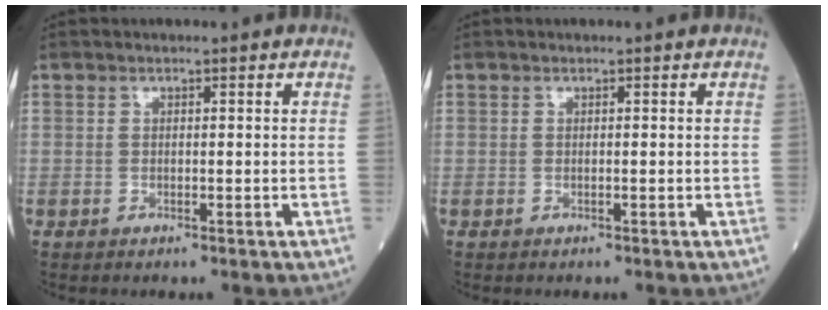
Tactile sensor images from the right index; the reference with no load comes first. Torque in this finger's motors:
{"motor_torque": [0.00, 0.00, 0.00, -0.01]}